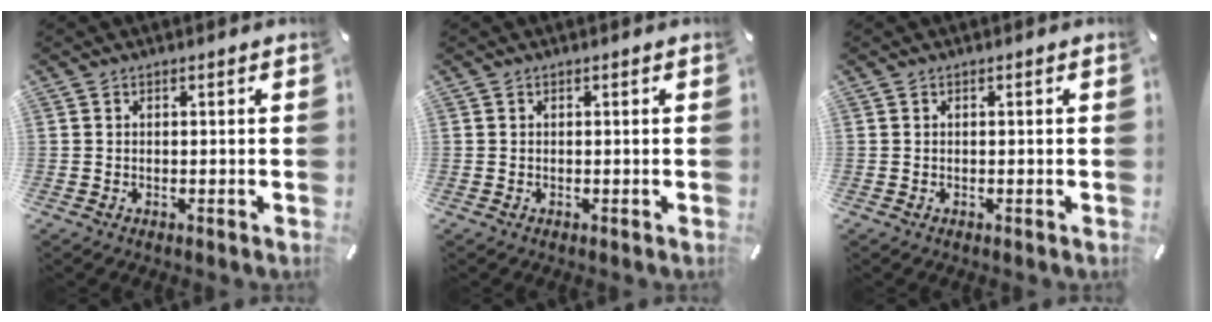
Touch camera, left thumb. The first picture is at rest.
{"total": 0.0}
{"total": 0.0}